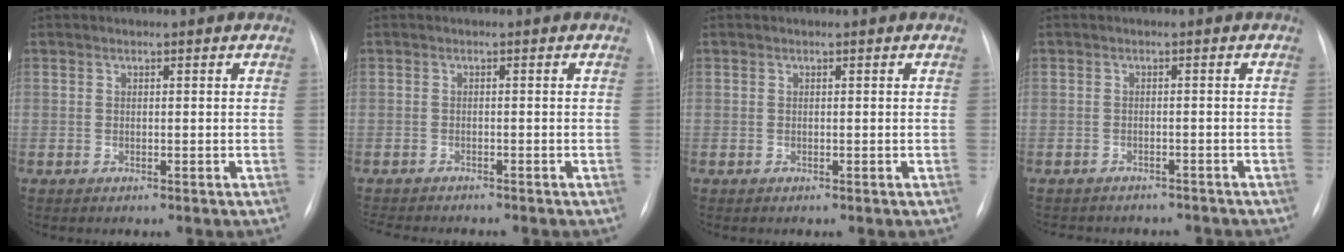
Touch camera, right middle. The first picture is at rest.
{"total": 6.4, "force": [-5.9, 0.7, 2.5], "torque": [-0.032, -0.006, -0.087]}
{"total": 0.0}
{"total": 7.2, "force": [-6.4, 2.9, 1.5], "torque": [-0.020, 0.007, -0.073]}